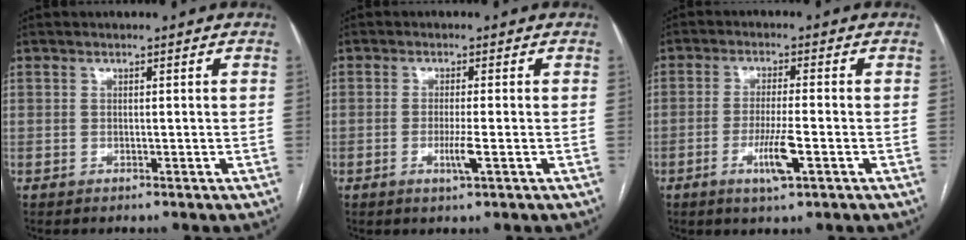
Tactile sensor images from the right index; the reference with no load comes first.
{"total": 3.0, "force": [-1.0, -0.2, 2.8], "torque": [-0.055, -0.007, -0.018]}
{"total": 5.8, "force": [-2.4, 0.2, 5.3], "torque": [-0.103, -0.010, -0.043]}